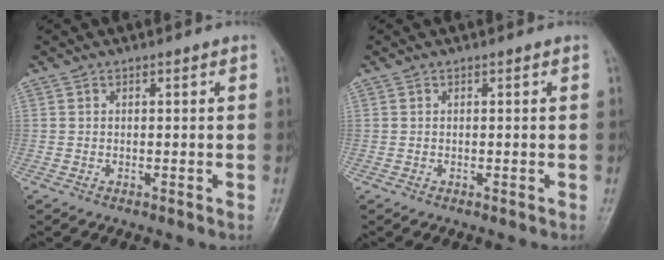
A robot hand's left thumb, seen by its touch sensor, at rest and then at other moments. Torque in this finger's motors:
{"motor_torque": [0.00, 0.00, -0.03, -0.16, 0.00]}